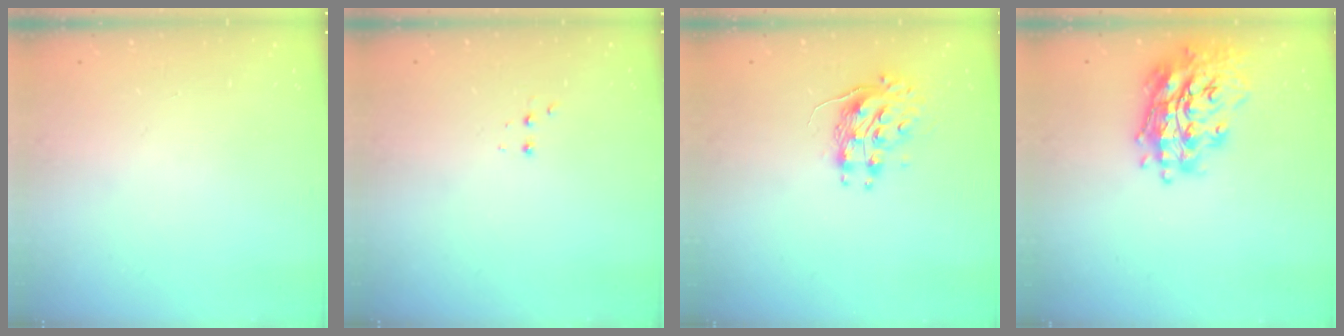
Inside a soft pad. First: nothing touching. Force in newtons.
{"total": 2.4, "press": 2.2, "slide": 0.9}
{"total": 9.0, "press": 9.0, "slide": 0.4}
{"total": 19.9, "press": 19.8, "slide": 2.1}